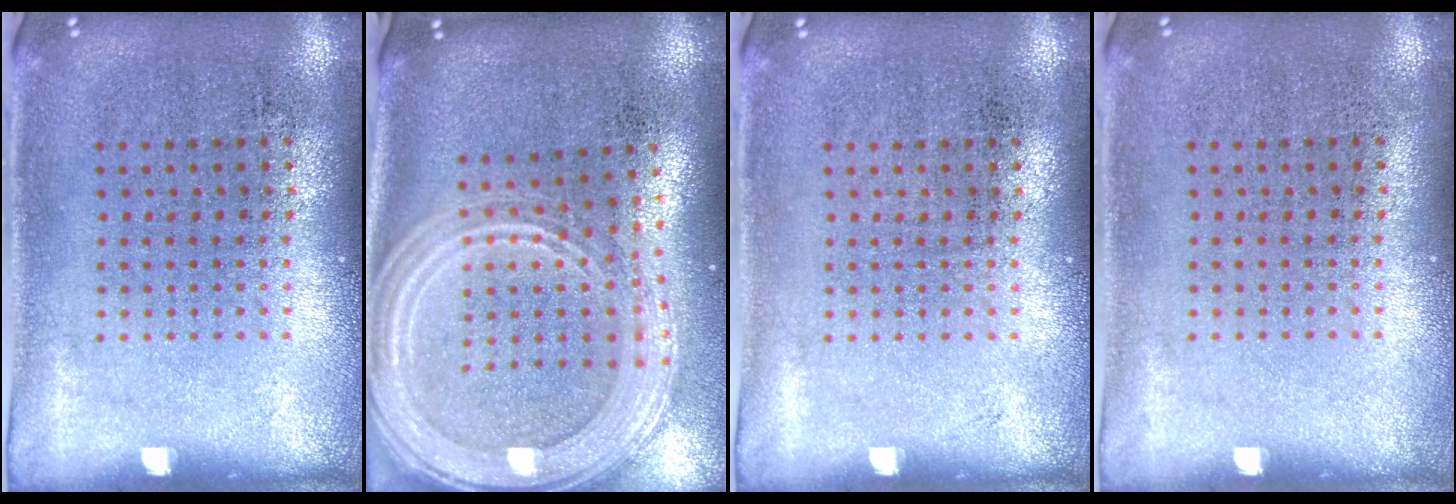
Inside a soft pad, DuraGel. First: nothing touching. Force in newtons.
{"total": 3.2, "press": 2.6, "slide": 1.9}
{"total": 0.0}
{"total": 0.0}